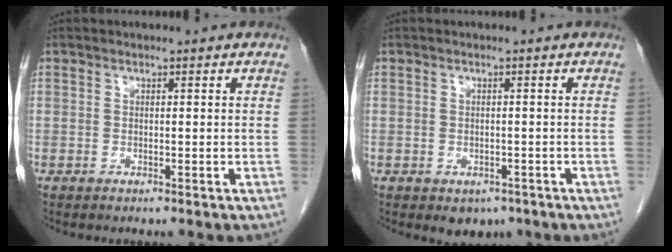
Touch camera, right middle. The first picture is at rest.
{"total": 2.8, "force": [-1.7, 1.9, 1.3], "torque": [-0.008, 0.001, -0.012]}